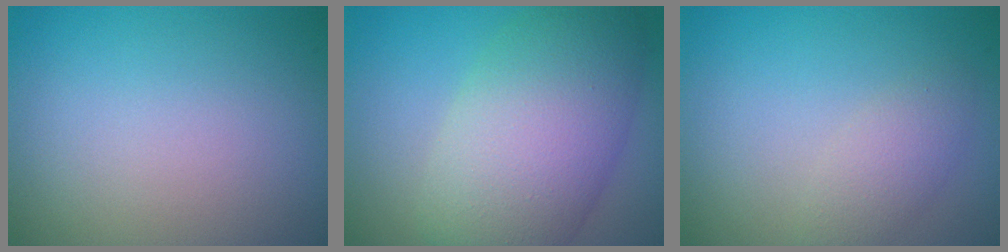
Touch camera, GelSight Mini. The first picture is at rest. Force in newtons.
{"total": 9.4, "press": 9.4, "slide": 0.5}
{"total": 2.1, "press": 2.1, "slide": 0.1}